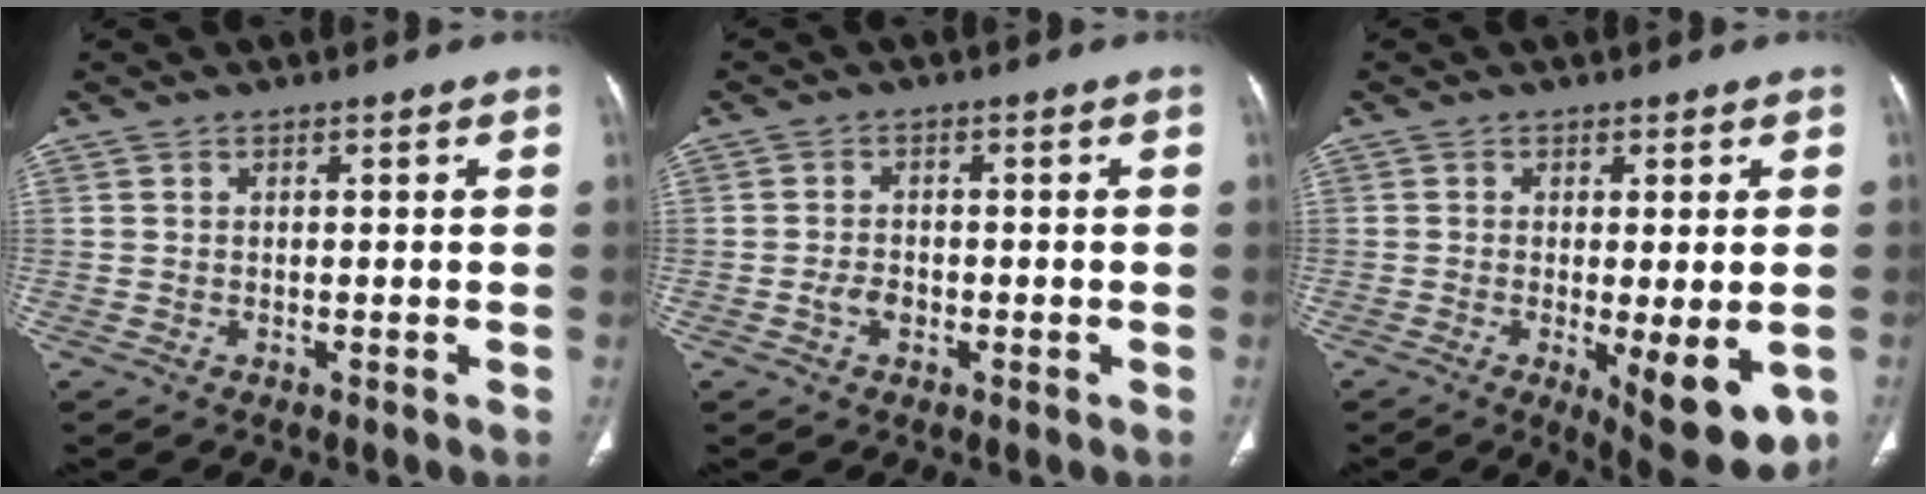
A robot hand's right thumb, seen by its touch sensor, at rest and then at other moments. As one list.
[{"total": 2.6, "force": [-0.9, 1.8, 1.6], "torque": [-0.020, 0.009, -0.018]}, {"total": 10.5, "force": [-3.1, 3.4, 9.4], "torque": [-0.123, -0.021, -0.037]}]